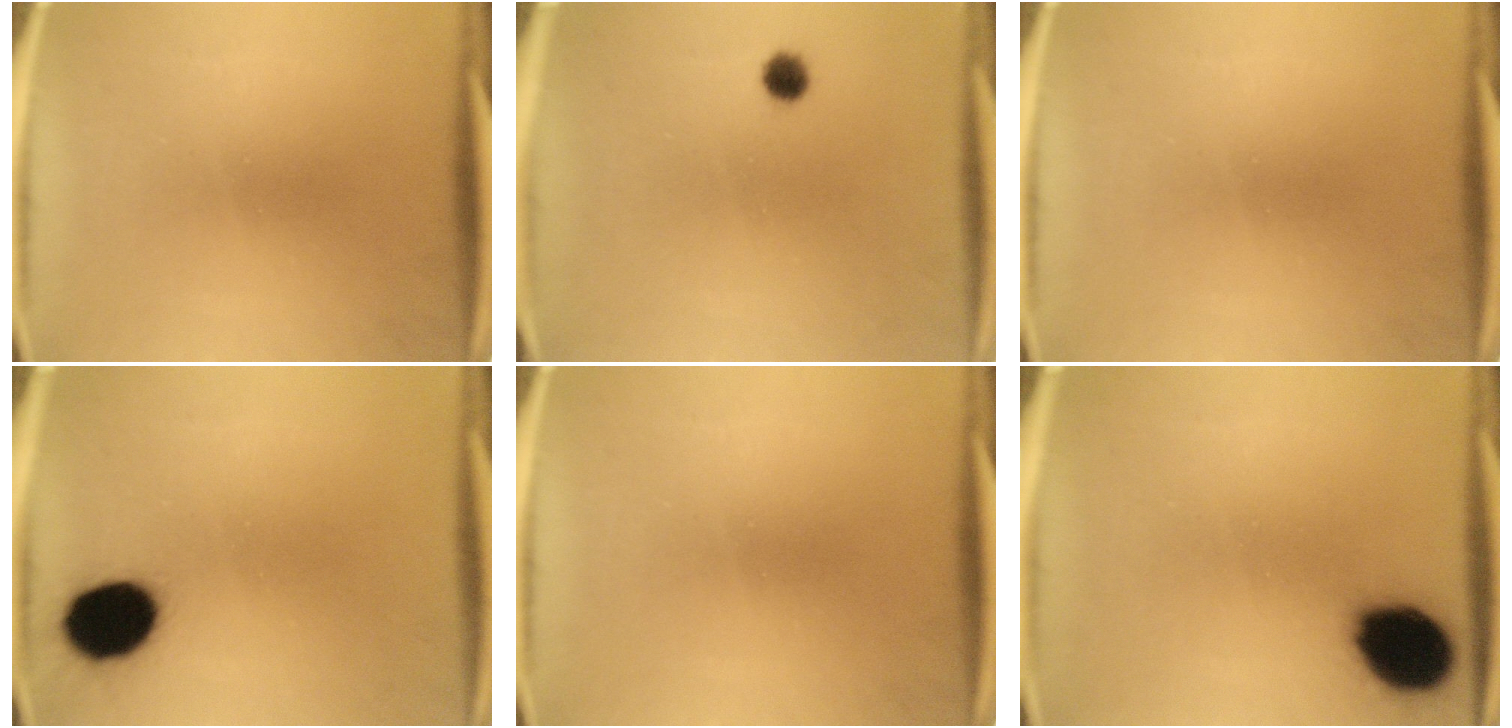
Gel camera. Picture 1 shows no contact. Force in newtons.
{"total": 2.4}
{"total": 0.0}
{"total": 12.6}
{"total": 0.0}
{"total": 14.1}